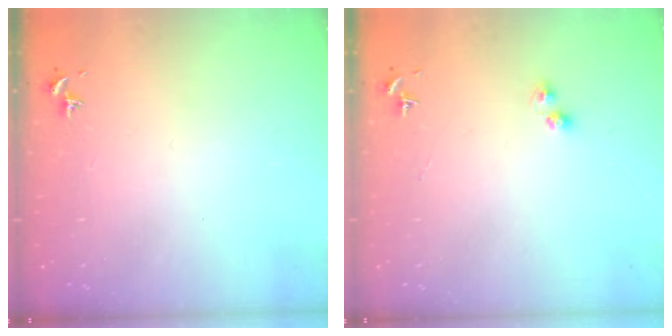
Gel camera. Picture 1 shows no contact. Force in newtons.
{"total": 2.9, "press": 2.9, "slide": 0.5}